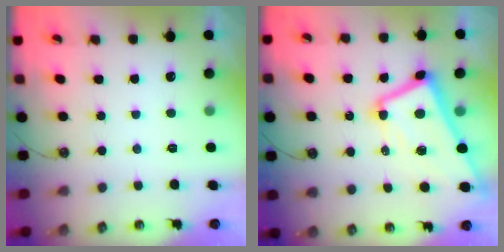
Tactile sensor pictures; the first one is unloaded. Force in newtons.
{"total": 10.0, "press": 9.8, "slide": 1.5}